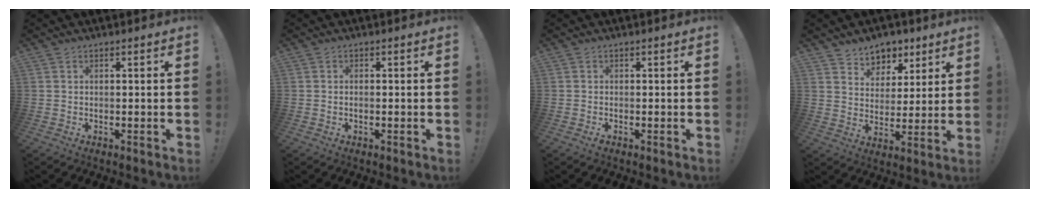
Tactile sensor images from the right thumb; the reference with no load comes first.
{"total": 0.8, "force": [-0.4, 0.2, 0.6], "torque": [-0.011, 0.002, -0.008]}
{"total": 0.7, "force": [-0.4, 0.2, 0.6], "torque": [-0.009, 0.003, -0.008]}
{"total": 8.5, "force": [6.0, 5.9, 1.1], "torque": [-0.015, -0.043, 0.120]}